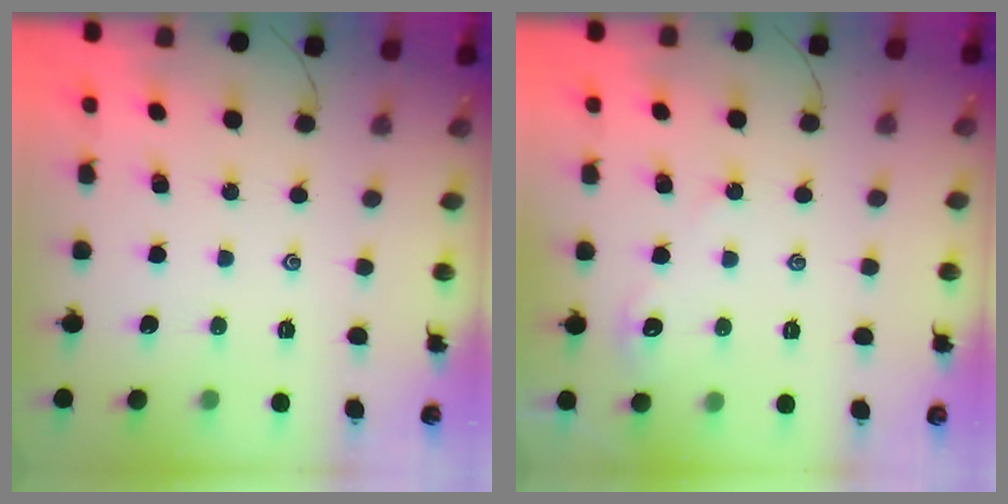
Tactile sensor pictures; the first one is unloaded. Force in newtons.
{"total": 2.6, "press": 2.5, "slide": 0.5}